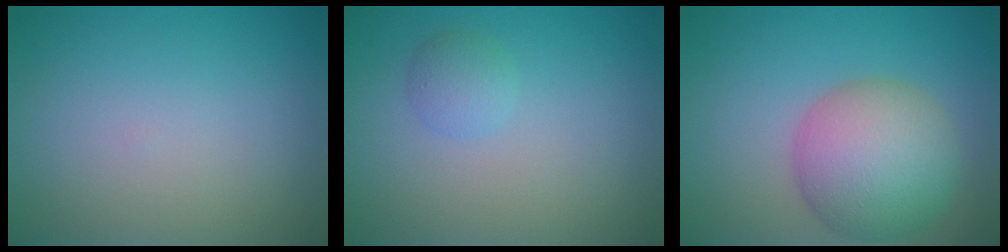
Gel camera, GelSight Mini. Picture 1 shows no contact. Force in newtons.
{"total": 1.5, "press": 1.5, "slide": 0.1}
{"total": 7.6, "press": 7.6, "slide": 0.4}